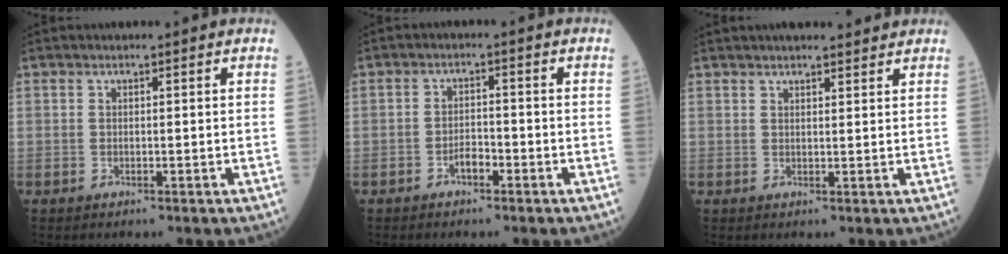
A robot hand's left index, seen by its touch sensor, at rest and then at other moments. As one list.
[{"total": 2.3, "force": [-1.6, 0.8, 1.4], "torque": [-0.021, 0.003, -0.031]}, {"total": 6.3, "force": [5.6, 1.1, 2.5], "torque": [-0.030, 0.020, 0.074]}]